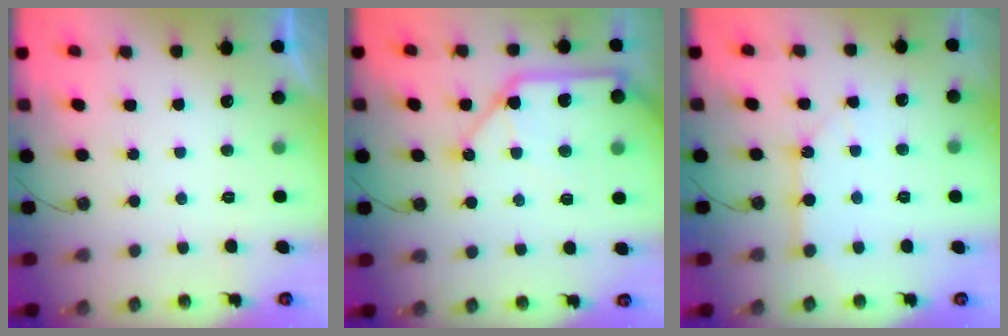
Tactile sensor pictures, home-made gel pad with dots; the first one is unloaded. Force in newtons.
{"total": 14.5, "press": 14.3, "slide": 2.0}
{"total": 5.3, "press": 5.2, "slide": 0.4}